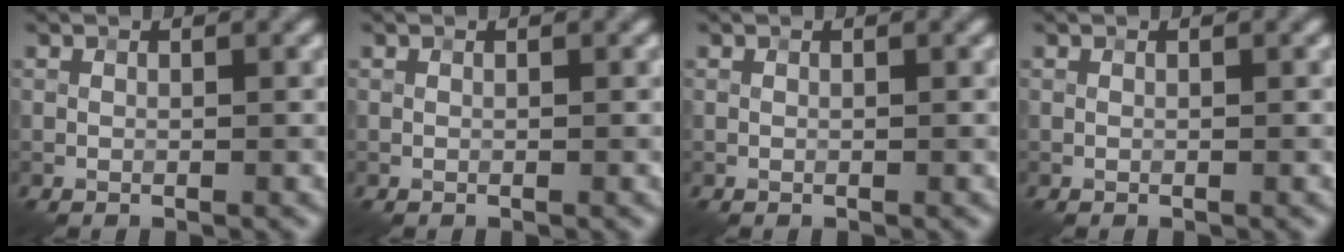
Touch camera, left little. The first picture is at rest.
{"total": 0.0}
{"total": 0.0}
{"total": 0.0}